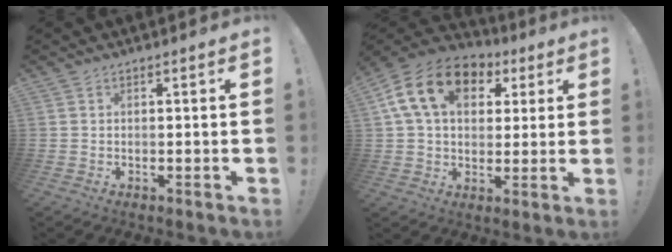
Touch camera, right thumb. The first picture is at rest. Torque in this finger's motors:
{"motor_torque": [1.39, 3.31, 0.97, -0.58, 0.51]}